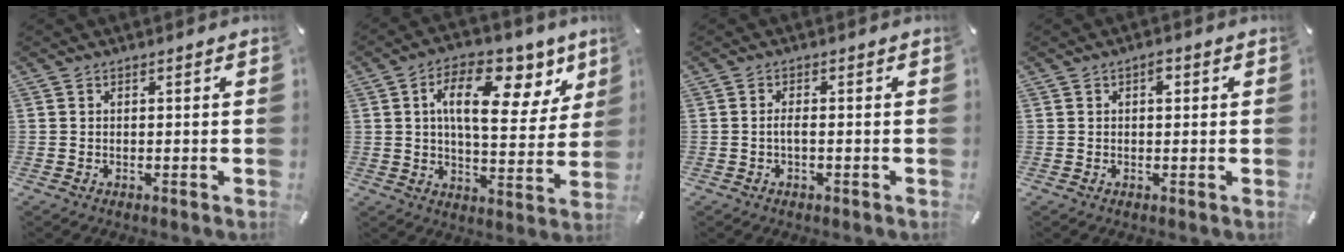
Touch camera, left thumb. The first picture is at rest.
{"total": 17.2, "force": [7.6, 8.4, 13.0], "torque": [-0.197, -0.029, 0.121]}
{"total": 2.0, "force": [-0.5, 0.7, 1.7], "torque": [-0.039, -0.001, -0.013]}
{"total": 2.1, "force": [0.5, 1.2, 1.6], "torque": [-0.018, 0.000, 0.004]}